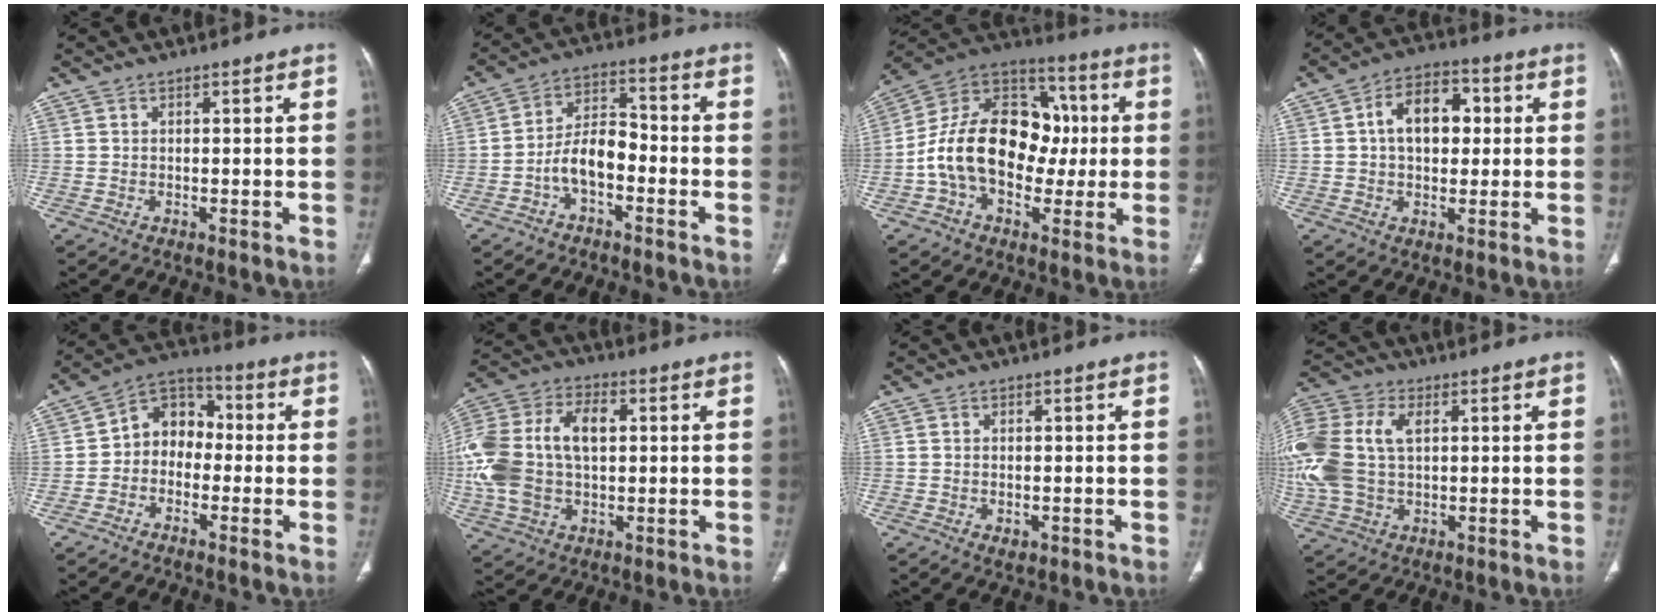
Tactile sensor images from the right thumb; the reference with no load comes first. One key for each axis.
{"total": 7.8, "fx": -3.2, "fy": 4.1, "fz": 5.9, "tx": -0.097, "ty": 0.042, "tz": -0.064}
{"total": 21.6, "fx": -0.9, "fy": 15.2, "fz": 15.2, "tx": -0.240, "ty": 0.046, "tz": -0.016}
{"total": 10.8, "fx": 1.6, "fy": 7.2, "fz": 8.0, "tx": -0.099, "ty": 0.016, "tz": 0.020}
{"total": 8.5, "fx": -1.1, "fy": 6.9, "fz": 4.8, "tx": -0.041, "ty": 0.036, "tz": -0.042}
{"total": 18.8, "fx": 1.3, "fy": 11.9, "fz": 14.5, "tx": -0.312, "ty": 0.023, "tz": 0.026}
{"total": 1.5, "fx": -0.5, "fy": 0.8, "fz": 1.1, "tx": -0.015, "ty": -0.001, "tz": -0.002}
{"total": 18.5, "fx": 2.6, "fy": 12.1, "fz": 13.8, "tx": -0.353, "ty": 0.014, "tz": 0.051}